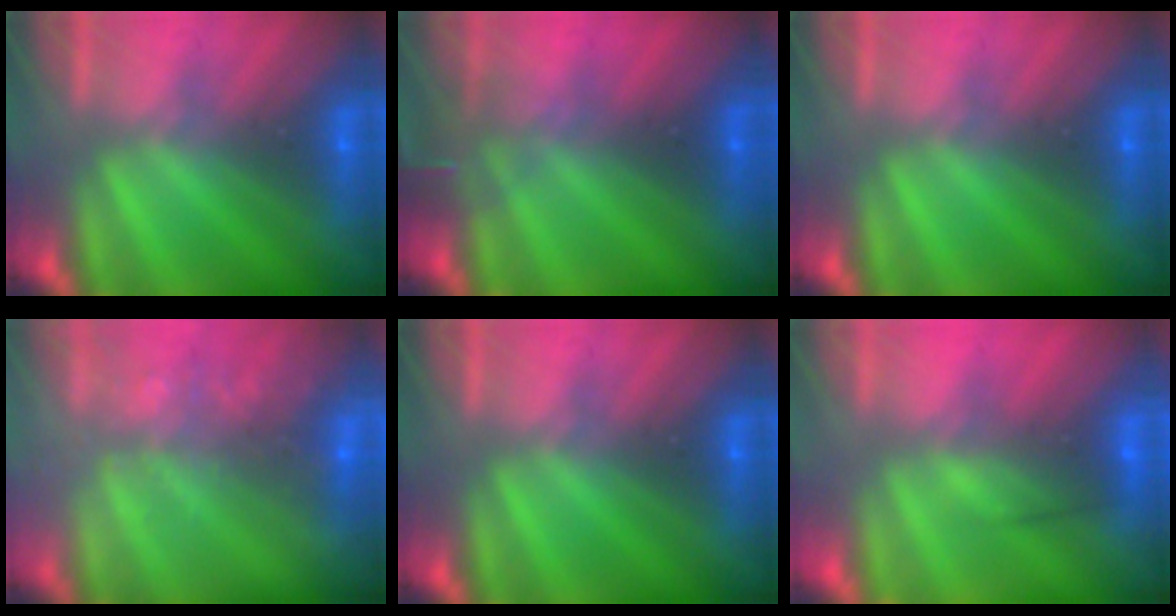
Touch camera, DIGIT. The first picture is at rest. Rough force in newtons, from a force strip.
{"total": 3.0}
{"total": 0.0}
{"total": 7.3}
{"total": 0.0}
{"total": 2.8}